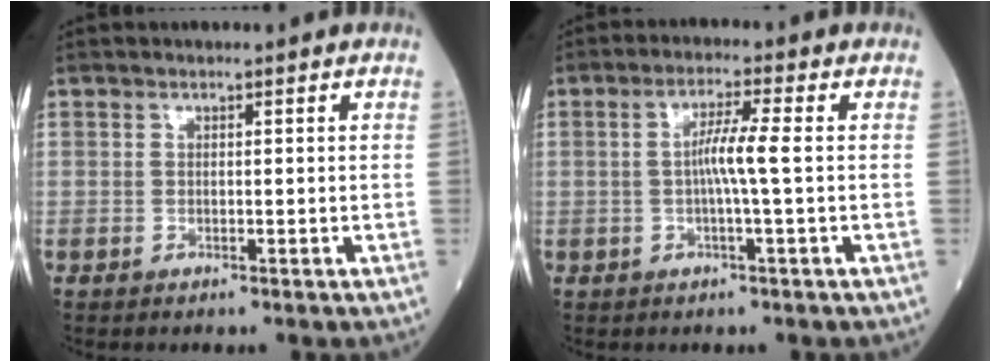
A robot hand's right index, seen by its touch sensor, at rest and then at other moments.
{"total": 4.6, "force": [-0.2, -0.5, 4.6], "torque": [-0.084, 0.006, -0.004]}